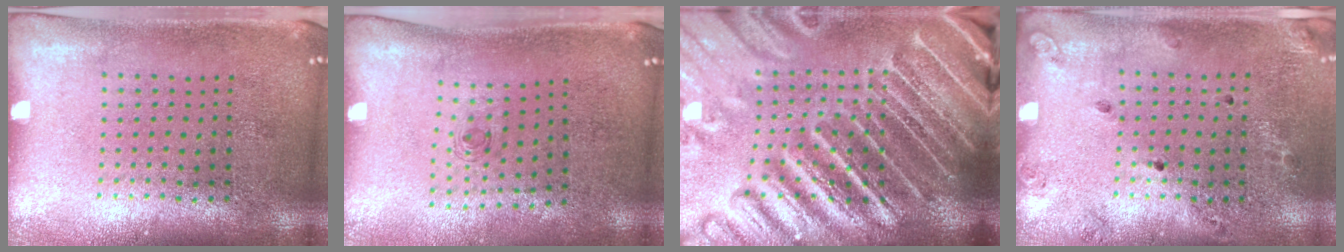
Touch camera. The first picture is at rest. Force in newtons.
{"total": 0.6, "press": 0.2, "slide": 0.5}
{"total": 5.8, "press": 5.0, "slide": 2.9}
{"total": 1.6, "press": 1.3, "slide": 0.9}